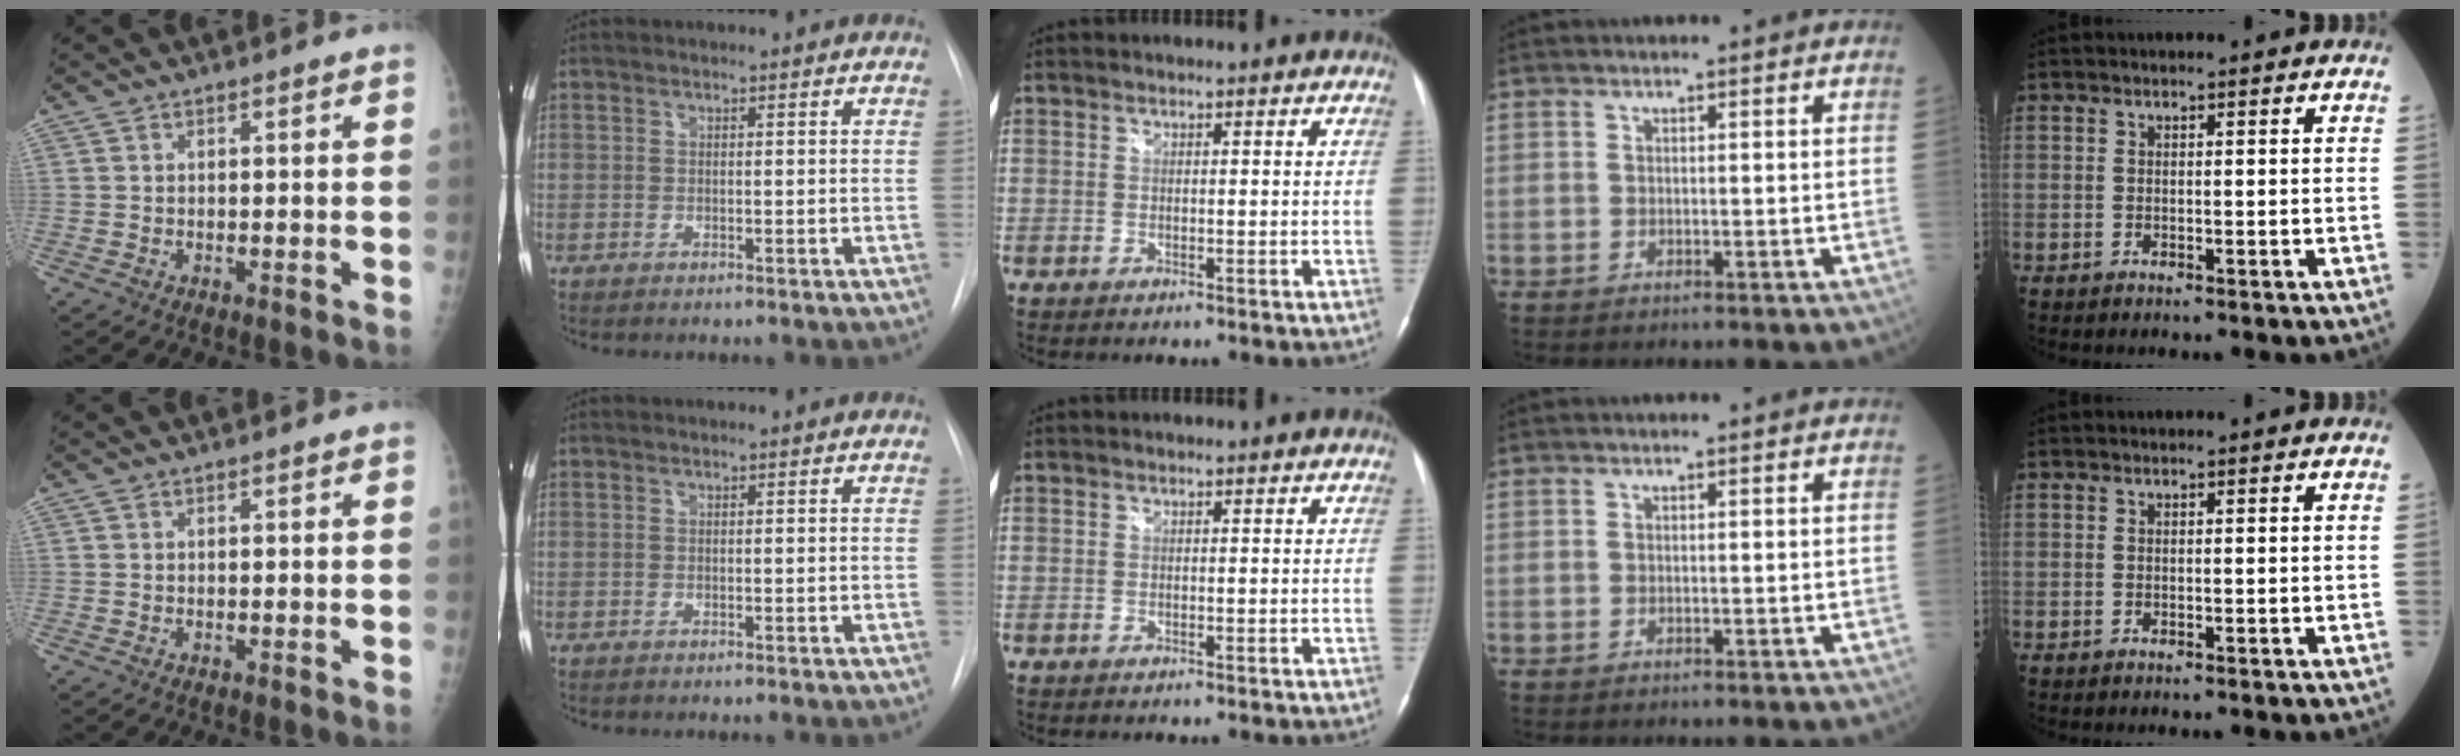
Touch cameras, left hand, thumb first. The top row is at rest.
{}